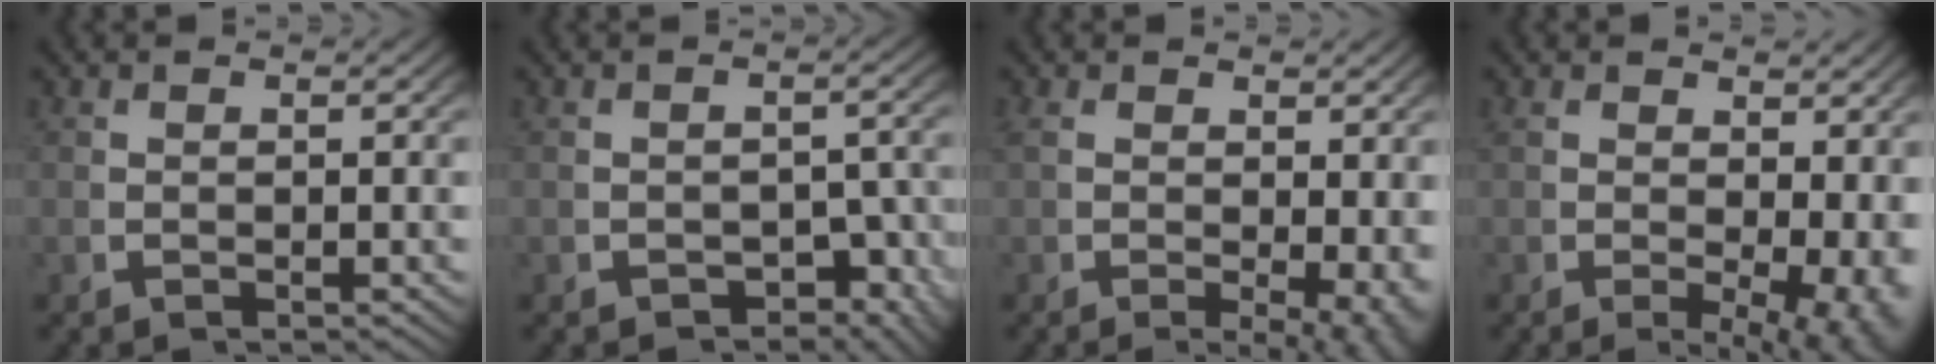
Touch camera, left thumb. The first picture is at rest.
{"total": 3.5, "force": [-2.1, 2.1, 2.0], "torque": [-0.024, -0.019, -0.028]}
{"total": 4.3, "force": [-0.7, 2.0, 3.8], "torque": [-0.054, -0.024, 0.003]}
{"total": 5.2, "force": [-0.5, 2.7, 4.4], "torque": [-0.054, -0.027, 0.003]}